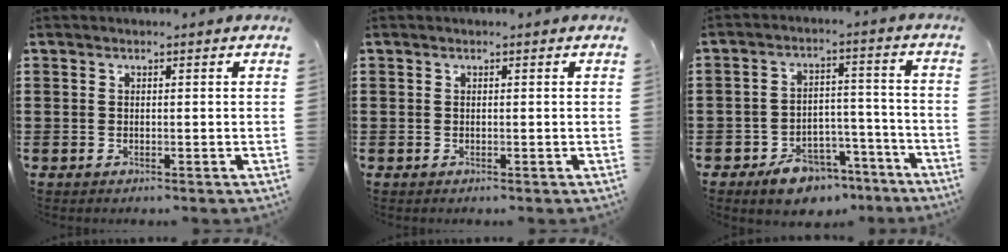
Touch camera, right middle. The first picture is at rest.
{"total": 0.0}
{"total": 6.8, "force": [-5.7, 3.1, 2.1], "torque": [-0.027, 0.031, -0.104]}